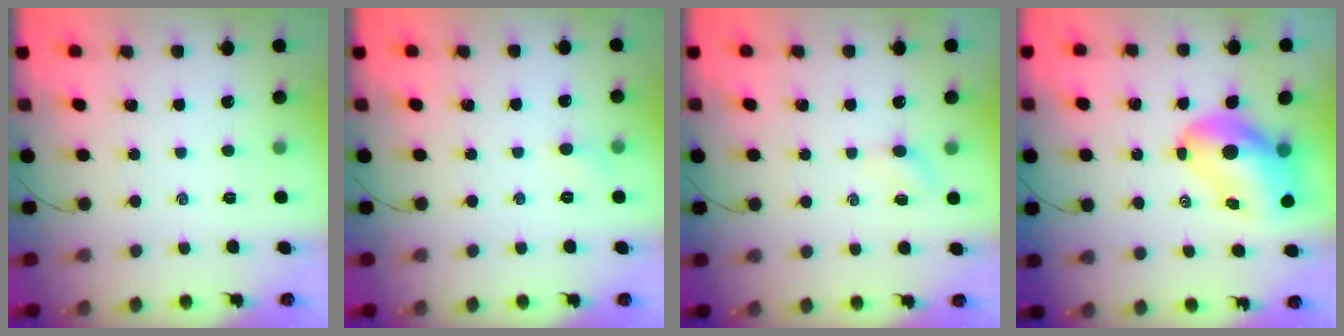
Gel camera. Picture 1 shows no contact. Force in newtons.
{"total": 3.4, "press": 3.2, "slide": 1.2}
{"total": 2.3, "press": 2.2, "slide": 0.7}
{"total": 10.6, "press": 10.2, "slide": 3.0}